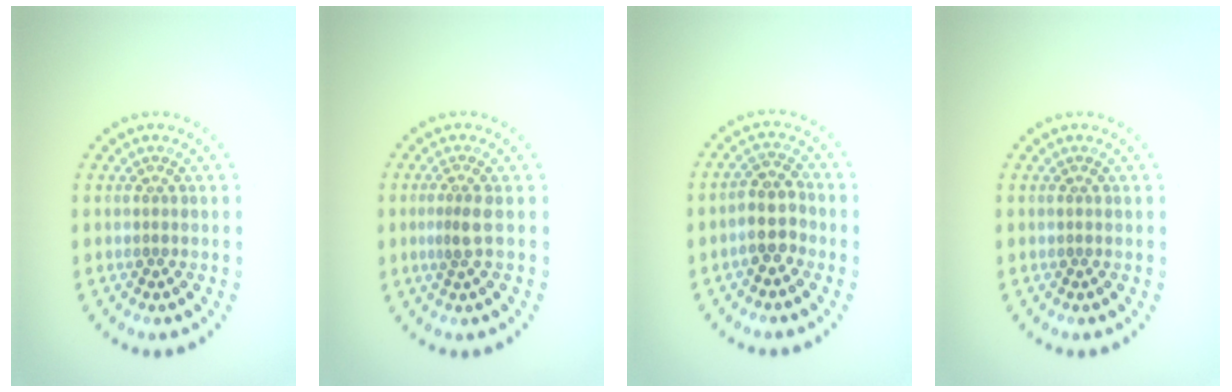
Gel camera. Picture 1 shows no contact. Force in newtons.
{"total": 1.6, "press": 1.2, "slide": 1.0}
{"total": 2.9, "press": 2.6, "slide": 1.1}
{"total": 0.0}